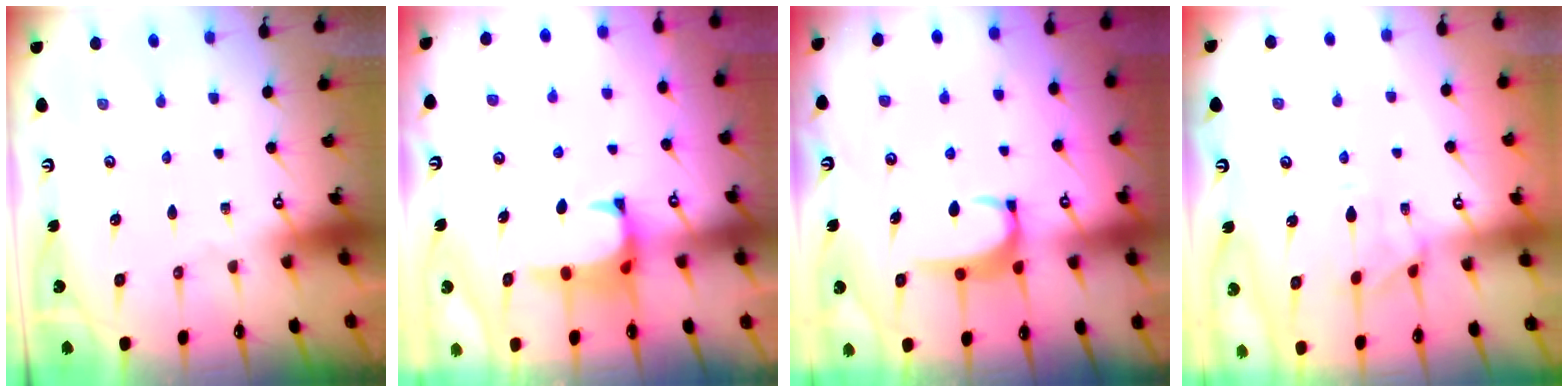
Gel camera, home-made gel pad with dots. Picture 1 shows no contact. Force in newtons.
{"total": 0.9, "press": 0.3, "slide": 0.8}
{"total": 3.6, "press": 3.6, "slide": 0.5}
{"total": 2.5, "press": 2.3, "slide": 1.1}